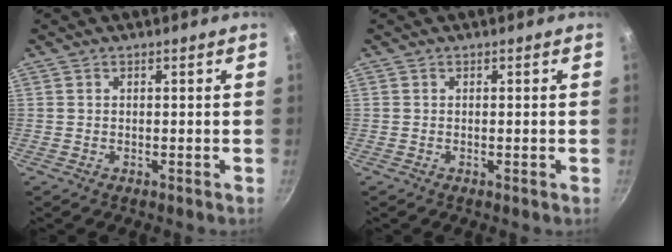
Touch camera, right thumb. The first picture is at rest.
{"total": 0.6, "force": [-0.2, 0.0, 0.6], "torque": [-0.011, 0.000, -0.004]}